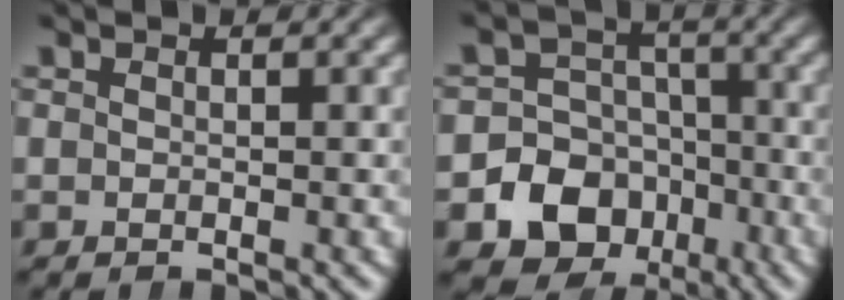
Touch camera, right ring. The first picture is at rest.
{"total": 13.3, "force": [-5.5, 11.5, 4.0], "torque": [-0.089, -0.062, -0.084]}